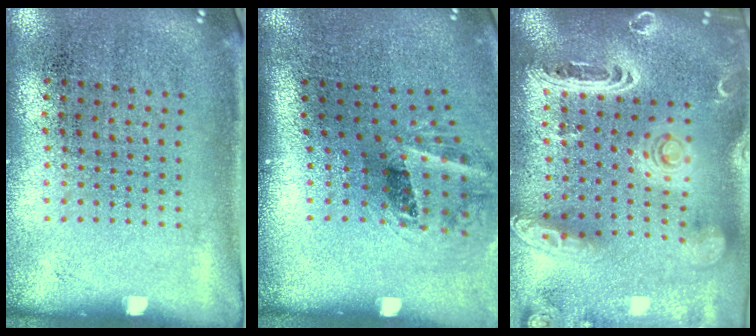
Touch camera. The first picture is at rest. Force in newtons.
{"total": 1.6, "press": 1.2, "slide": 1.1}
{"total": 3.4, "press": 2.8, "slide": 1.9}